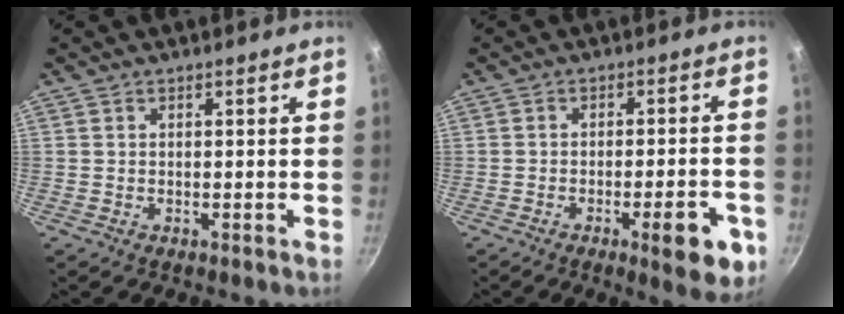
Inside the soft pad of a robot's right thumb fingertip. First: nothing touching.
{"total": 9.8, "force": [-4.1, 2.7, 8.4], "torque": [-0.087, 0.018, -0.049]}